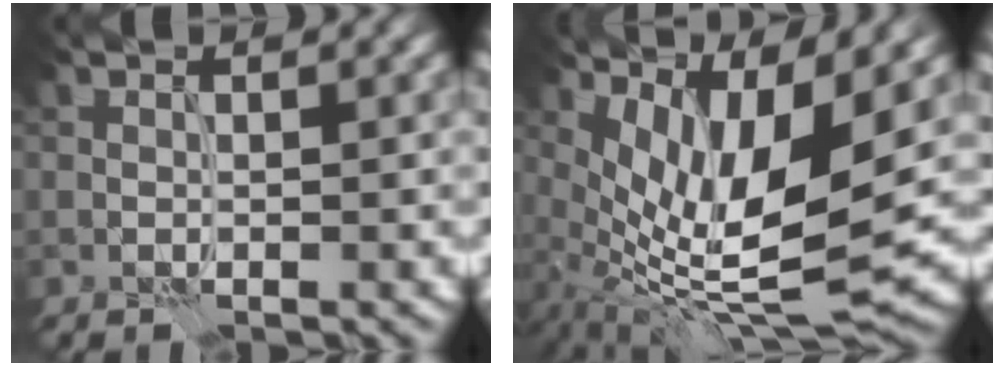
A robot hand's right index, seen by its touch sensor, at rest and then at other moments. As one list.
[{"total": 10.4, "force": [1.5, 3.2, 9.8], "torque": [-0.189, -0.009, 0.037]}]